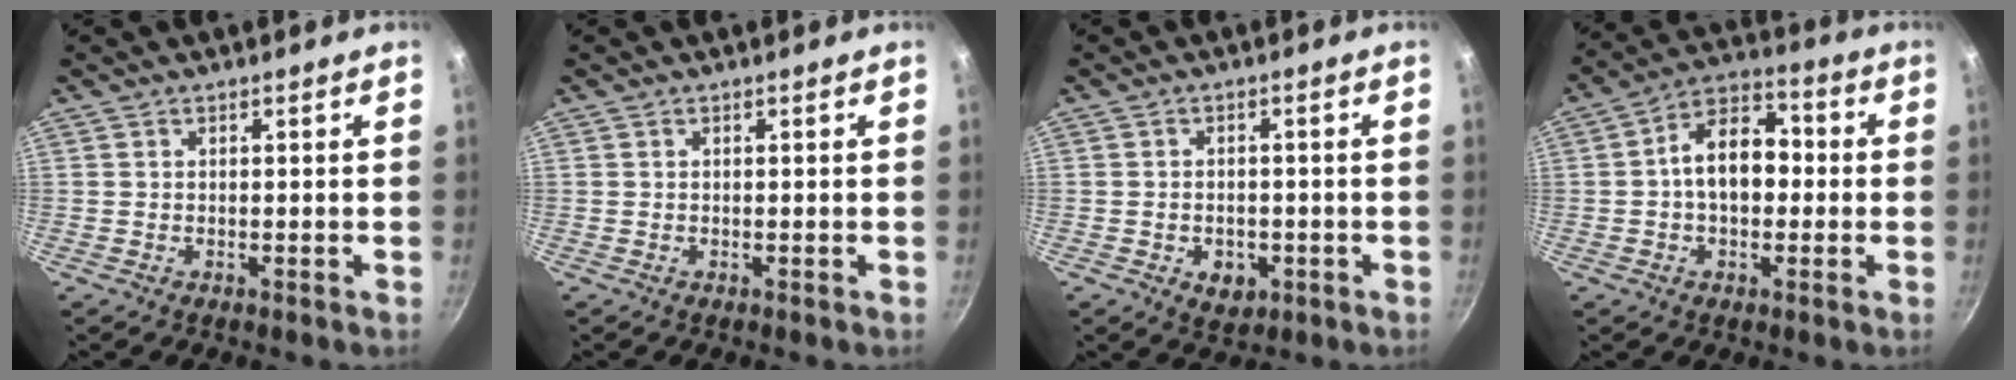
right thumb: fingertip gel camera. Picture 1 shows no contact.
{"total": 0.0}
{"total": 4.3, "force": [-1.5, 3.1, 2.6], "torque": [-0.021, 0.007, -0.014]}
{"total": 11.5, "force": [-0.1, 7.4, 8.8], "torque": [-0.123, 0.032, -0.014]}